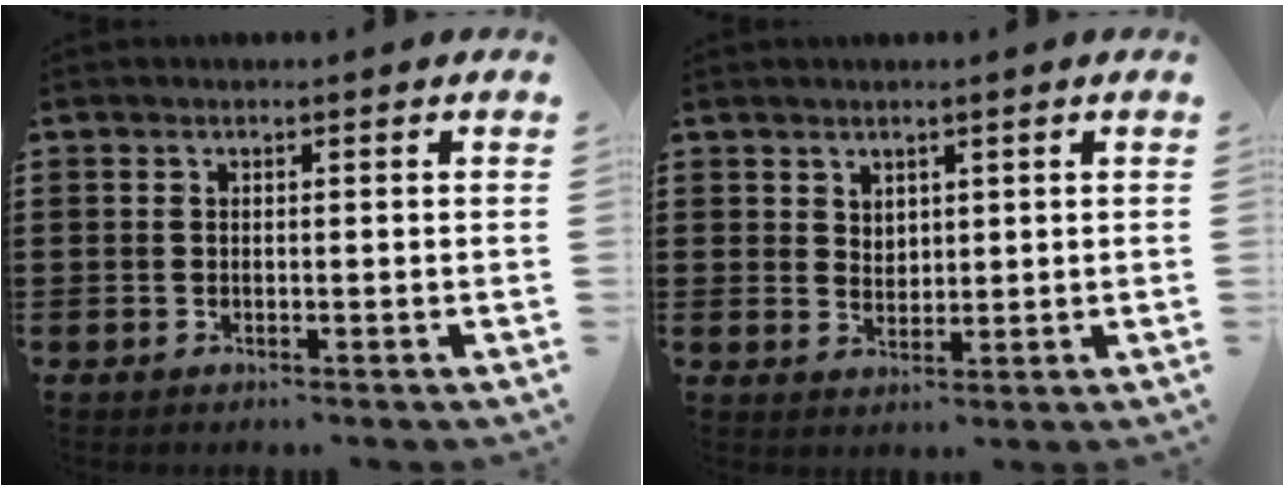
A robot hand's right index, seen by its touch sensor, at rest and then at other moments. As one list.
[{"total": 2.3, "force": [1.8, 1.3, 0.2], "torque": [-0.008, 0.005, 0.036]}]